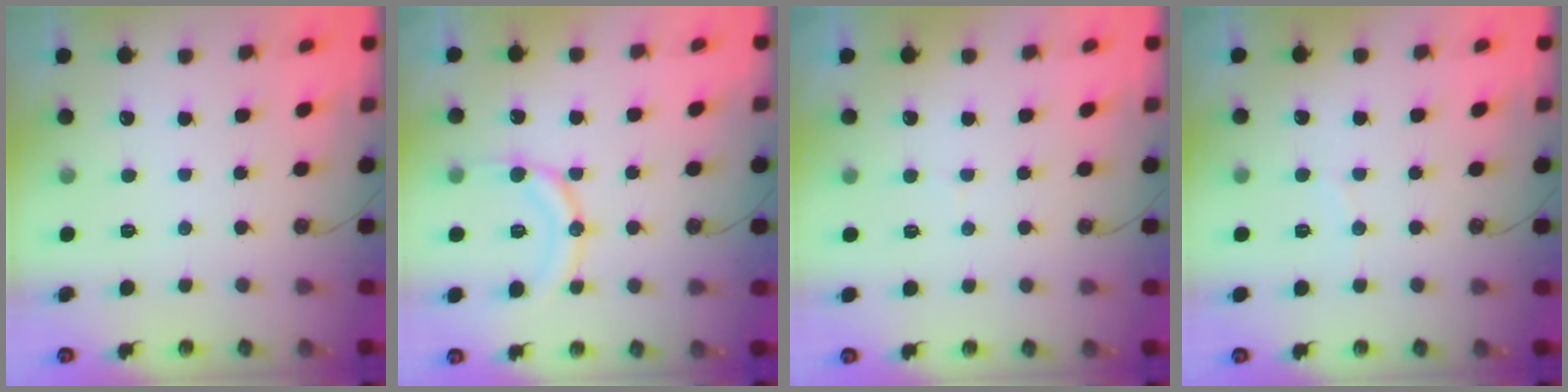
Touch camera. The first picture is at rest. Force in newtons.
{"total": 12.8, "press": 12.7, "slide": 1.2}
{"total": 2.8, "press": 2.6, "slide": 1.0}
{"total": 2.8, "press": 2.8, "slide": 0.4}